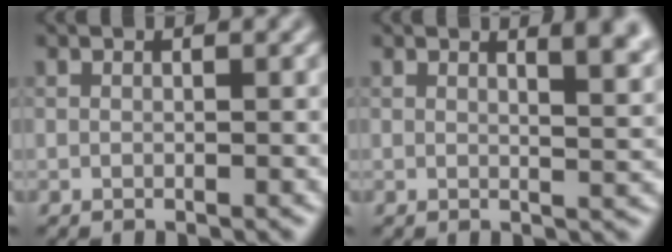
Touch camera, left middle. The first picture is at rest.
{"total": 4.9, "force": [2.6, 2.0, 3.7], "torque": [-0.016, 0.012, 0.026]}